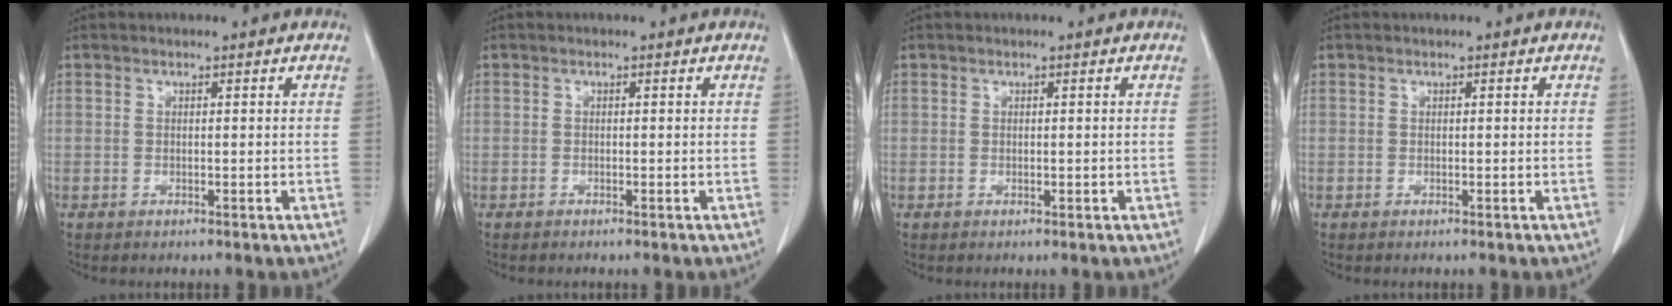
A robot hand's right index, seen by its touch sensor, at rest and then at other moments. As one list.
[{"total": 0.0}, {"total": 0.6, "force": [-0.1, 0.3, 0.5], "torque": [-0.012, 0.002, 0.004]}, {"total": 0.0}]